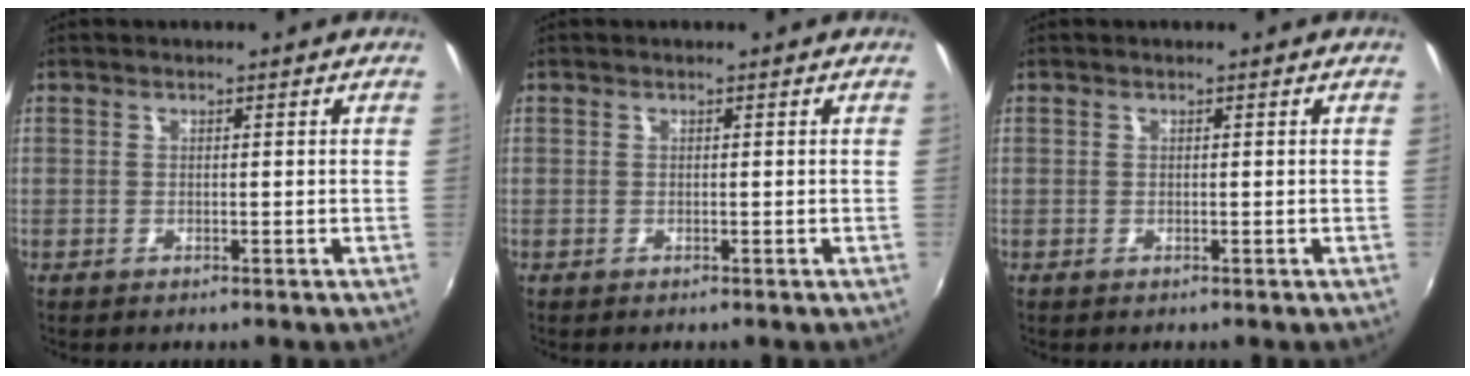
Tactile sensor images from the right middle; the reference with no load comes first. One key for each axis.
{"total": 0.0}
{"total": 0.0}